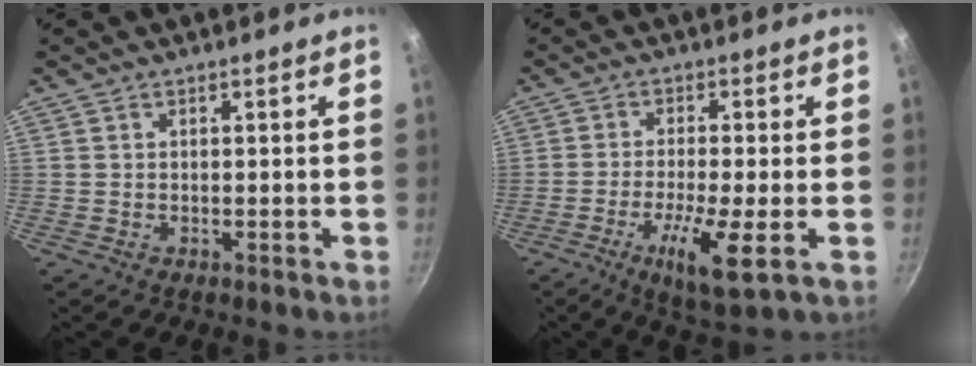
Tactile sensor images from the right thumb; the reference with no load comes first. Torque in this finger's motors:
{"motor_torque": [-0.13, 0.30, 0.00, 0.00, 0.06]}